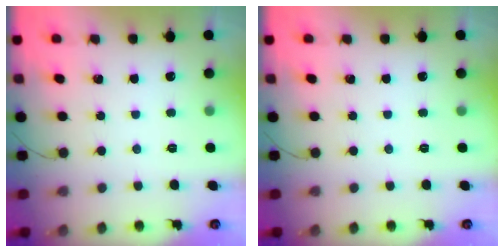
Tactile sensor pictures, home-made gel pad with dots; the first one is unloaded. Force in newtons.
{"total": 0.0}